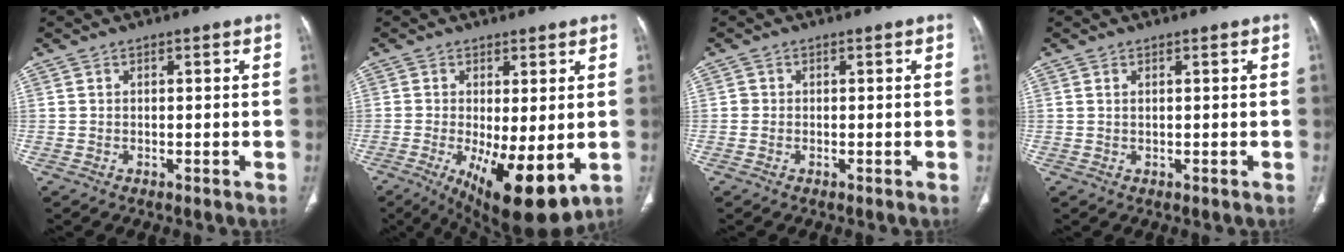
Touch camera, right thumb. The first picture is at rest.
{"total": 13.7, "force": [-3.3, 4.7, 12.4], "torque": [-0.196, -0.029, -0.033]}
{"total": 0.7, "force": [-0.1, 0.7, 0.1], "torque": [0.001, 0.004, -0.002]}
{"total": 0.6, "force": [0.3, 0.2, 0.5], "torque": [-0.015, 0.004, 0.008]}